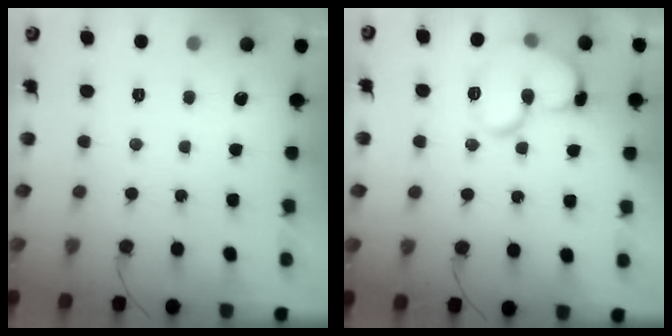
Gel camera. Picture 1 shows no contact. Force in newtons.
{"total": 13.7, "press": 13.6, "slide": 1.8}